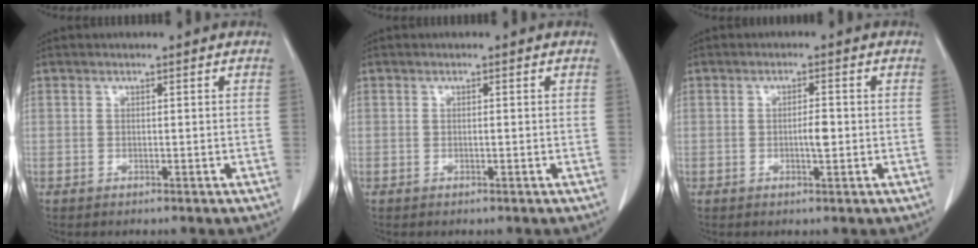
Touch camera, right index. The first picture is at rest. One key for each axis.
{"total": 0.0}
{"total": 2.3, "fx": -0.2, "fy": 0.4, "fz": 2.2, "tx": -0.039, "ty": 0.003, "tz": -0.002}